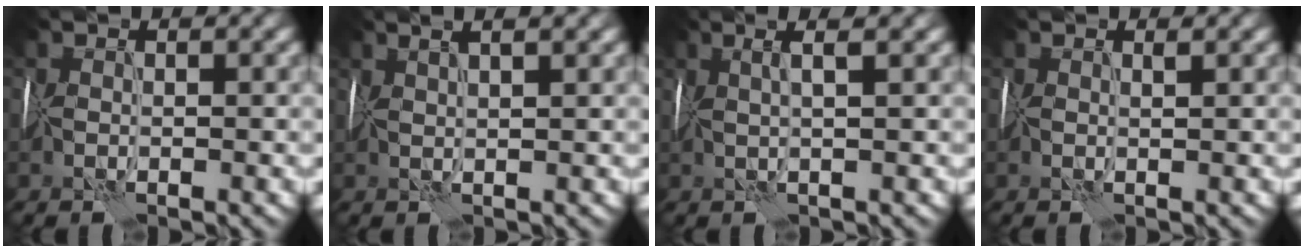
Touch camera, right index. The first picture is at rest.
{"total": 4.1, "force": [2.7, 1.1, 2.9], "torque": [-0.024, 0.031, 0.021]}
{"total": 3.0, "force": [1.6, 0.4, 2.5], "torque": [-0.029, 0.016, 0.007]}
{"total": 0.7, "force": [0.6, -0.1, 0.4], "torque": [-0.002, 0.003, 0.011]}